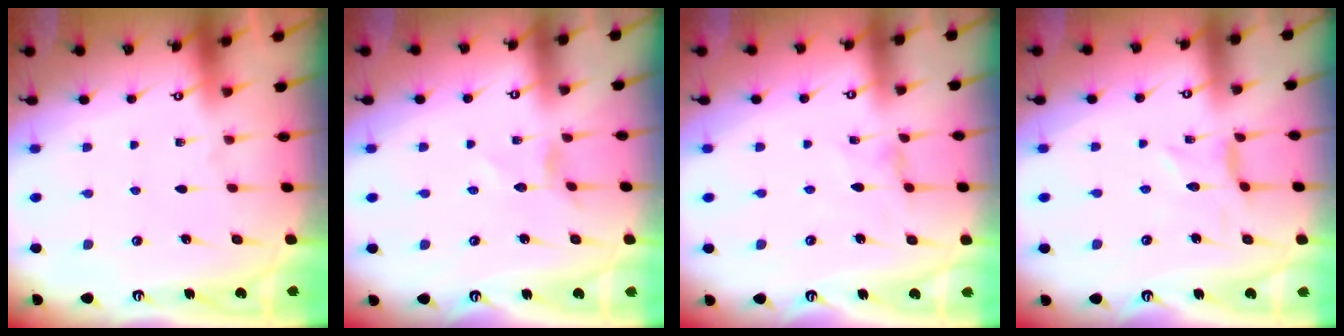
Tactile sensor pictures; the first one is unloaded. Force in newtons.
{"total": 1.3, "press": 1.2, "slide": 0.2}
{"total": 0.0}
{"total": 0.0}